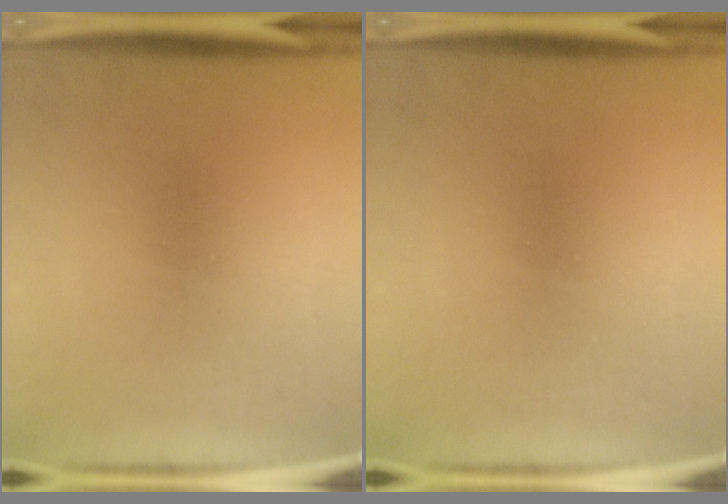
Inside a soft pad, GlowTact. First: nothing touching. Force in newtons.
{"total": 0.0}